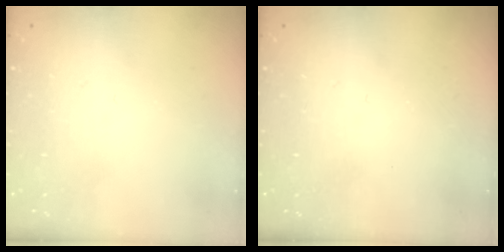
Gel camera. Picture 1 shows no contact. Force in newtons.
{"total": 0.0}